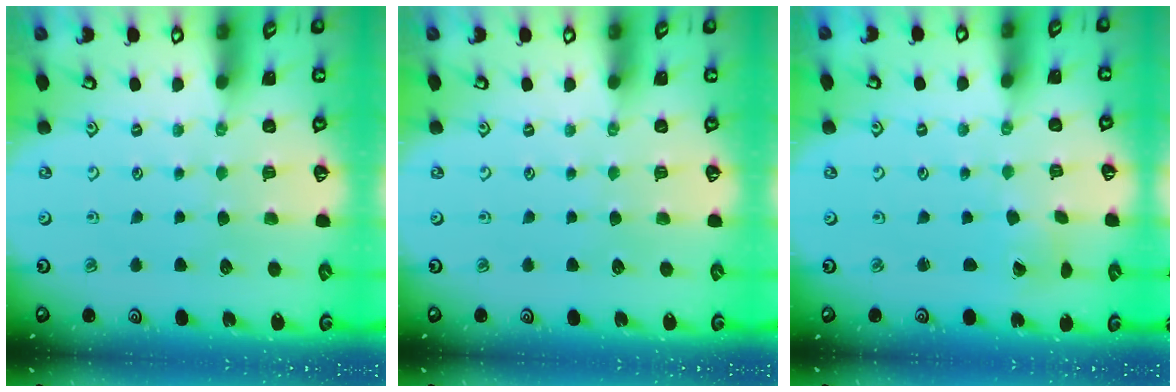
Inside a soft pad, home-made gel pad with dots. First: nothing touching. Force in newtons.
{"total": 0.0}
{"total": 1.1, "press": 1.1, "slide": 0.1}